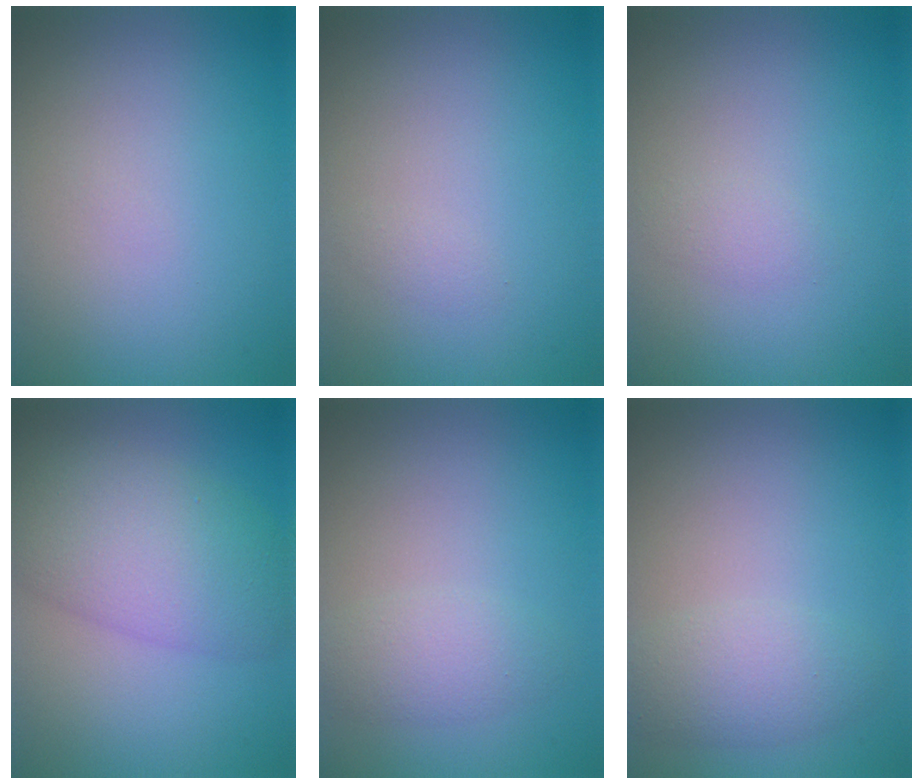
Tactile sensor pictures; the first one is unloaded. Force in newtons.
{"total": 0.6, "press": 0.6, "slide": 0.0}
{"total": 0.9, "press": 0.9, "slide": 0.1}
{"total": 7.6, "press": 7.6, "slide": 0.3}
{"total": 2.2, "press": 2.2, "slide": 0.1}
{"total": 2.7, "press": 2.7, "slide": 0.2}